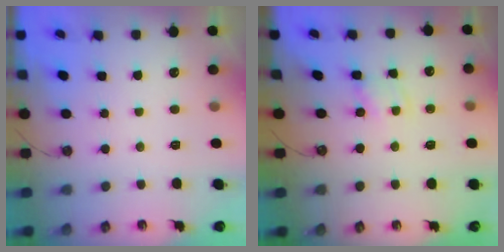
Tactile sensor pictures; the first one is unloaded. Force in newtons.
{"total": 1.2, "press": 1.2, "slide": 0.1}